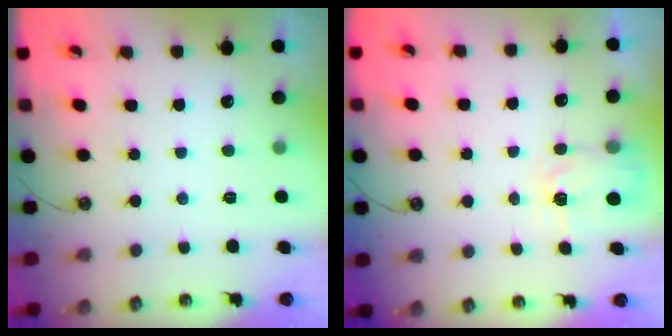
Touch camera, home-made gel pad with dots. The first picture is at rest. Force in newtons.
{"total": 3.5, "press": 3.4, "slide": 0.5}